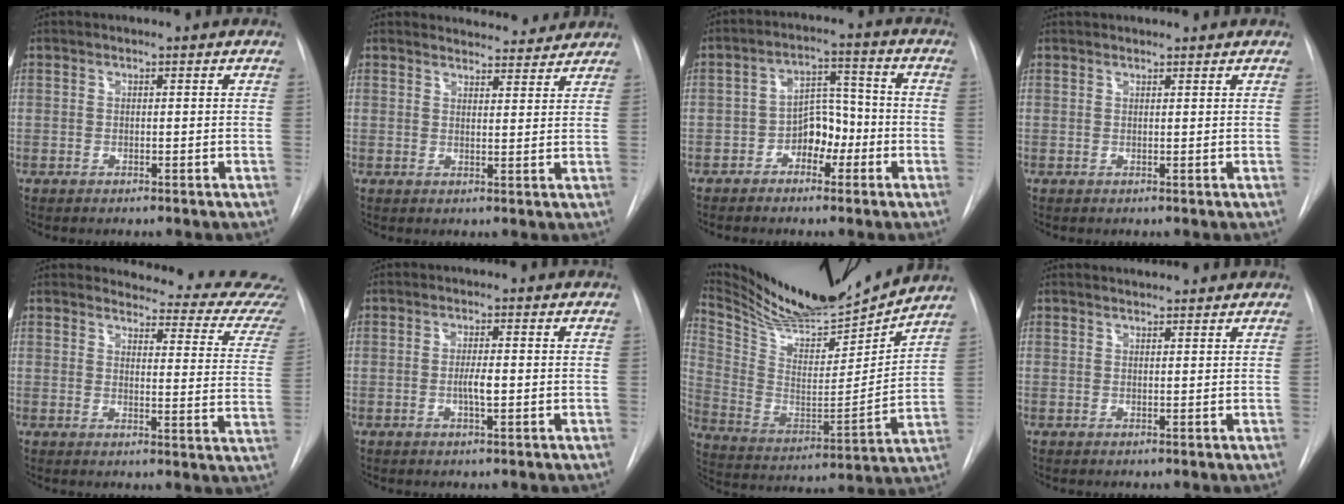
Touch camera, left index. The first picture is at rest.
{"total": 7.4, "force": [7.2, 1.8, 0.7], "torque": [0.006, 0.000, 0.078]}
{"total": 5.9, "force": [-2.9, 3.5, 3.7], "torque": [-0.056, 0.020, -0.052]}
{"total": 3.8, "force": [3.6, 0.7, 1.1], "torque": [-0.012, 0.034, 0.047]}
{"total": 16.9, "force": [16.7, 1.5, 2.4], "torque": [-0.007, -0.125, 0.158]}
{"total": 2.3, "force": [-0.6, 0.2, 2.2], "torque": [-0.043, -0.004, -0.011]}
{"total": 21.7, "force": [20.2, 2.4, 7.7], "torque": [-0.151, -0.036, 0.329]}
{"total": 2.1, "force": [2.1, 0.1, 0.1], "torque": [-0.008, 0.015, 0.033]}